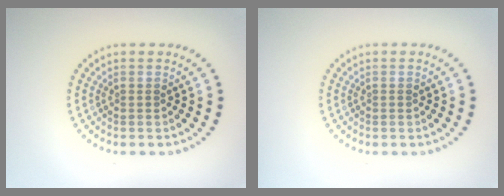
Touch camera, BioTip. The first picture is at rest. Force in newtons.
{"total": 0.0}